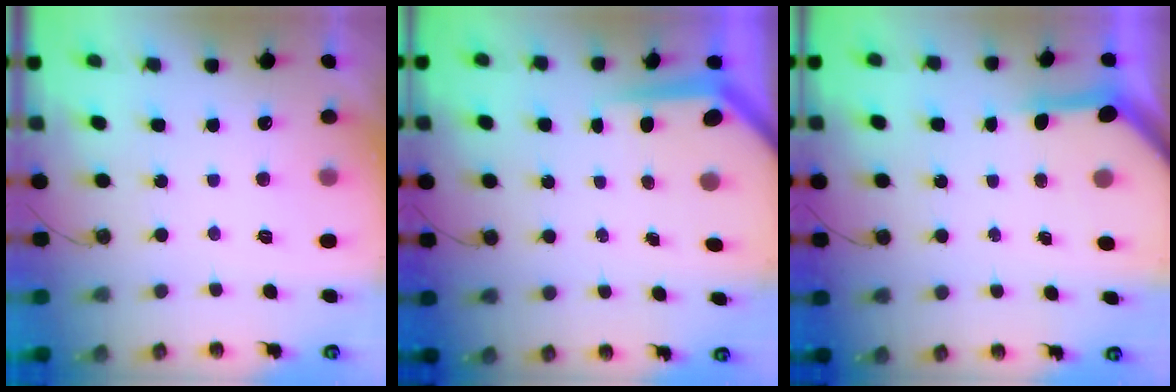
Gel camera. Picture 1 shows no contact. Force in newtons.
{"total": 4.3, "press": 4.3, "slide": 0.4}
{"total": 4.4, "press": 4.4, "slide": 0.3}